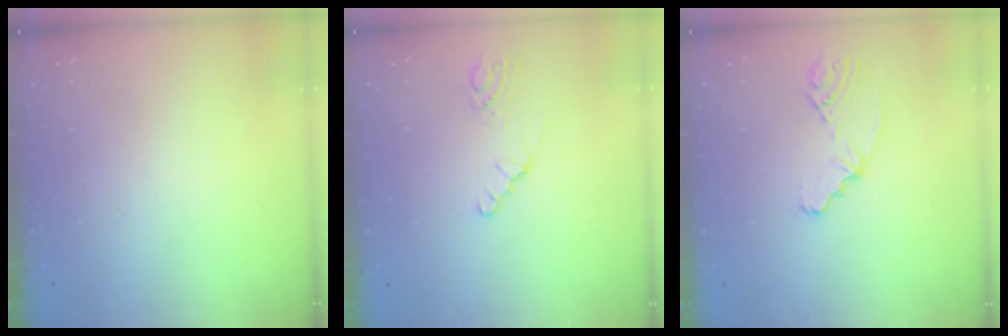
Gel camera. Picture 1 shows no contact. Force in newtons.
{"total": 1.4, "press": 1.4, "slide": 0.2}
{"total": 4.6, "press": 1.9, "slide": 4.2}